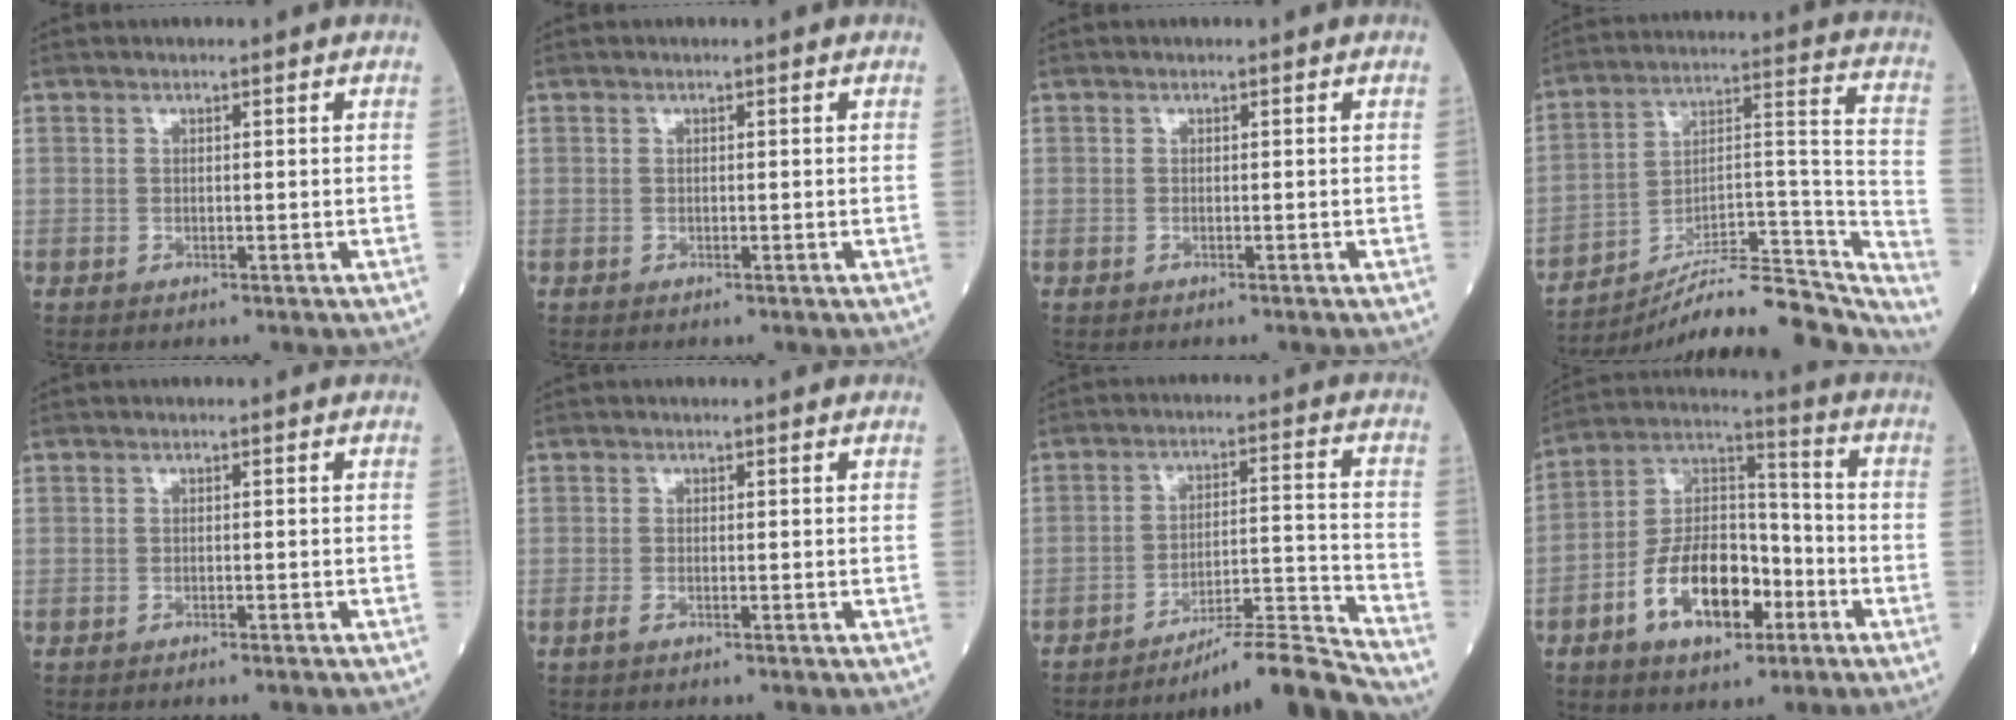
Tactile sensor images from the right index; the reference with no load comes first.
{"total": 0.0}
{"total": 0.0}
{"total": 24.3, "force": [-22.4, 3.6, 8.7], "torque": [-0.082, 0.045, -0.332]}
{"total": 1.6, "force": [-1.4, -0.1, 0.8], "torque": [-0.011, -0.001, -0.017]}
{"total": 1.2, "force": [-0.8, 0.1, 0.9], "torque": [-0.022, -0.002, -0.016]}
{"total": 10.9, "force": [-10.4, -2.5, 2.3], "torque": [-0.013, 0.033, -0.174]}
{"total": 13.9, "force": [-5.8, 6.8, 10.6], "torque": [-0.208, 0.018, -0.099]}